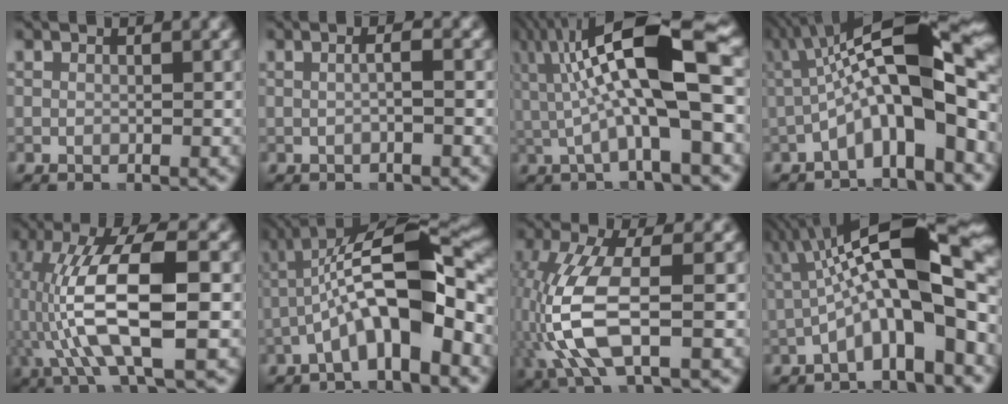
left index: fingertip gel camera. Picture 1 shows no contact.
{"total": 1.5, "force": [0.0, 0.4, 1.4], "torque": [-0.018, 0.005, -0.005]}
{"total": 11.7, "force": [2.0, 3.0, 11.2], "torque": [-0.196, 0.016, 0.031]}
{"total": 11.9, "force": [-0.4, 3.3, 11.4], "torque": [-0.180, 0.028, -0.018]}
{"total": 10.6, "force": [-1.5, 3.0, 10.1], "torque": [-0.207, 0.020, -0.026]}
{"total": 10.0, "force": [-2.4, 2.9, 9.3], "torque": [-0.164, 0.027, -0.047]}
{"total": 7.5, "force": [-1.8, 2.6, 6.8], "torque": [-0.171, 0.003, -0.035]}
{"total": 12.1, "force": [1.0, 3.3, 11.6], "torque": [-0.177, 0.026, 0.010]}